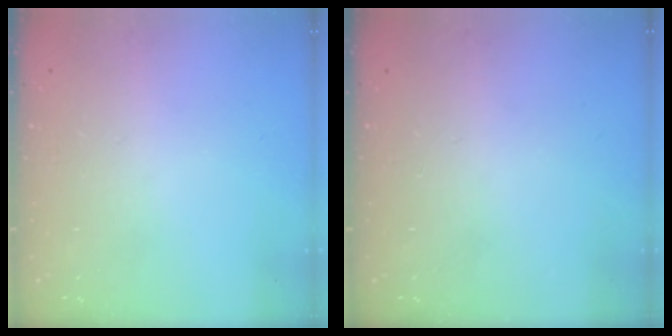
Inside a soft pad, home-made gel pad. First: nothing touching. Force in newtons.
{"total": 0.0}